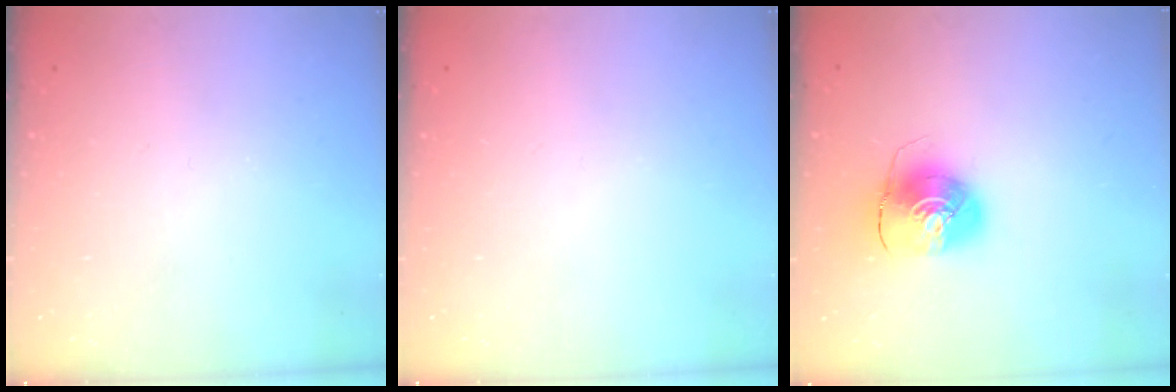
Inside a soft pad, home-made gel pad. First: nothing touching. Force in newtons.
{"total": 0.0}
{"total": 10.1, "press": 10.1, "slide": 0.7}